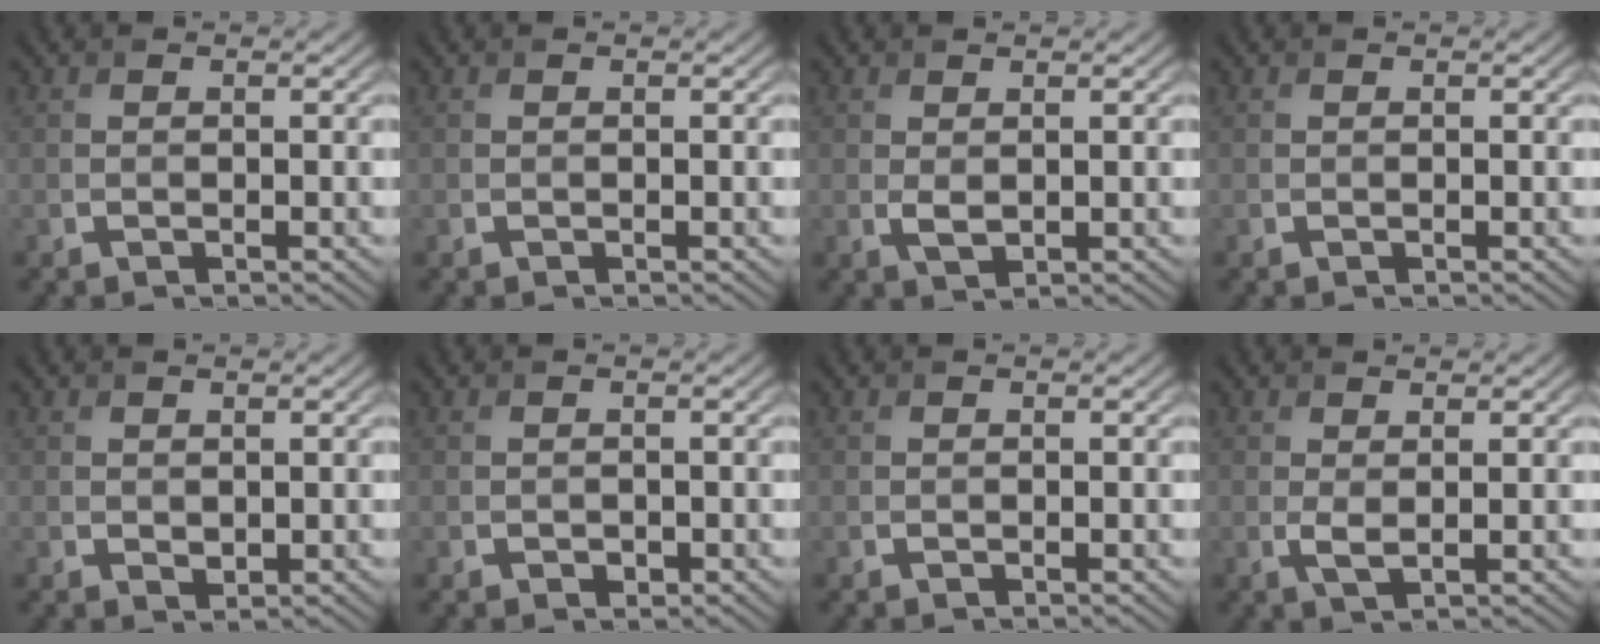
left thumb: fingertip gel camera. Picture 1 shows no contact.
{"total": 0.0}
{"total": 1.3, "force": [0.4, 0.7, 1.1], "torque": [-0.027, -0.004, 0.012]}
{"total": 0.0}
{"total": 0.9, "force": [0.3, 0.6, 0.5], "torque": [-0.010, -0.005, 0.011]}
{"total": 0.7, "force": [-0.3, 0.5, 0.4], "torque": [-0.004, -0.004, -0.003]}
{"total": 0.0}
{"total": 1.5, "force": [0.6, 0.4, 1.4], "torque": [-0.034, -0.001, 0.012]}